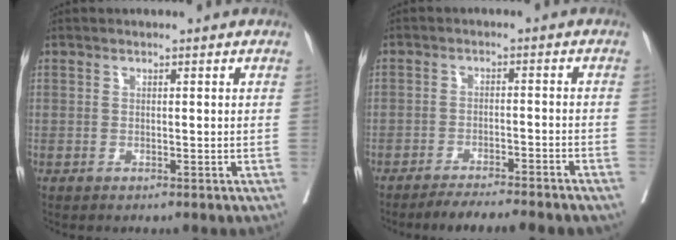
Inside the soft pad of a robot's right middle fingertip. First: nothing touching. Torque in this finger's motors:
{"motor_torque": [1.04, -1.10, 0.19, 0.06]}